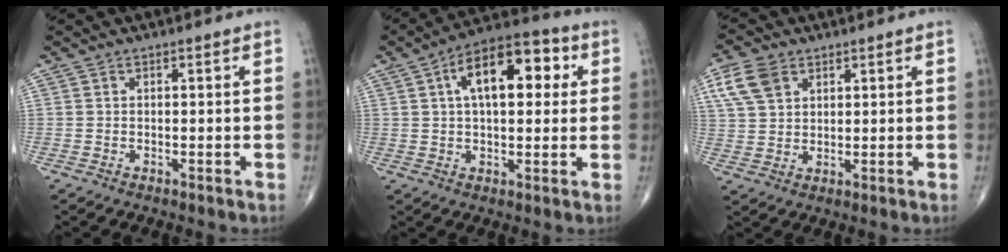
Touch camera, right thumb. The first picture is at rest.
{"total": 14.9, "force": [4.0, 7.5, 12.3], "torque": [-0.168, 0.024, 0.054]}
{"total": 7.3, "force": [3.5, 4.9, 4.2], "torque": [-0.077, -0.002, 0.071]}